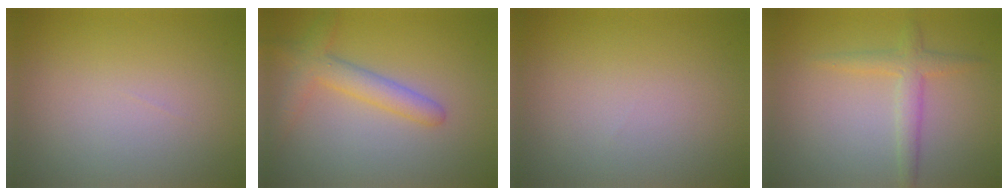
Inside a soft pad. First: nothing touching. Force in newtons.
{"total": 3.3, "press": 3.3, "slide": 0.0}
{"total": 0.0}
{"total": 2.4, "press": 2.4, "slide": 0.2}